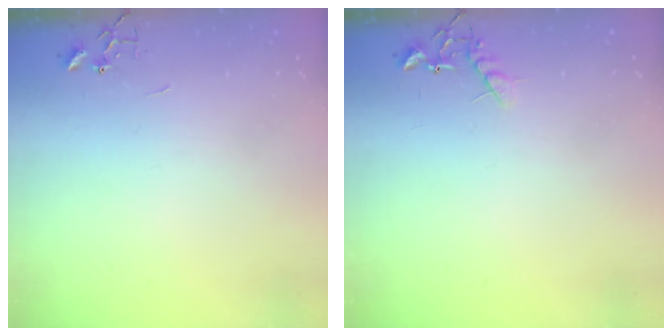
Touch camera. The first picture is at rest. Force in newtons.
{"total": 6.8, "press": 6.8, "slide": 0.3}